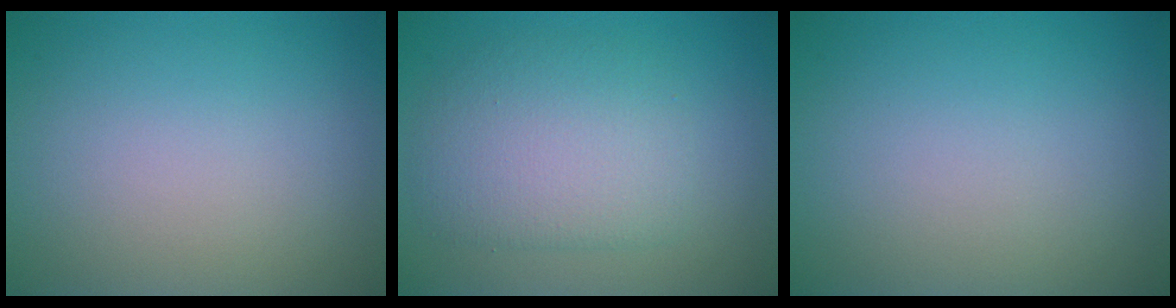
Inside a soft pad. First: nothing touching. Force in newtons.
{"total": 5.1, "press": 5.1, "slide": 0.4}
{"total": 0.0}